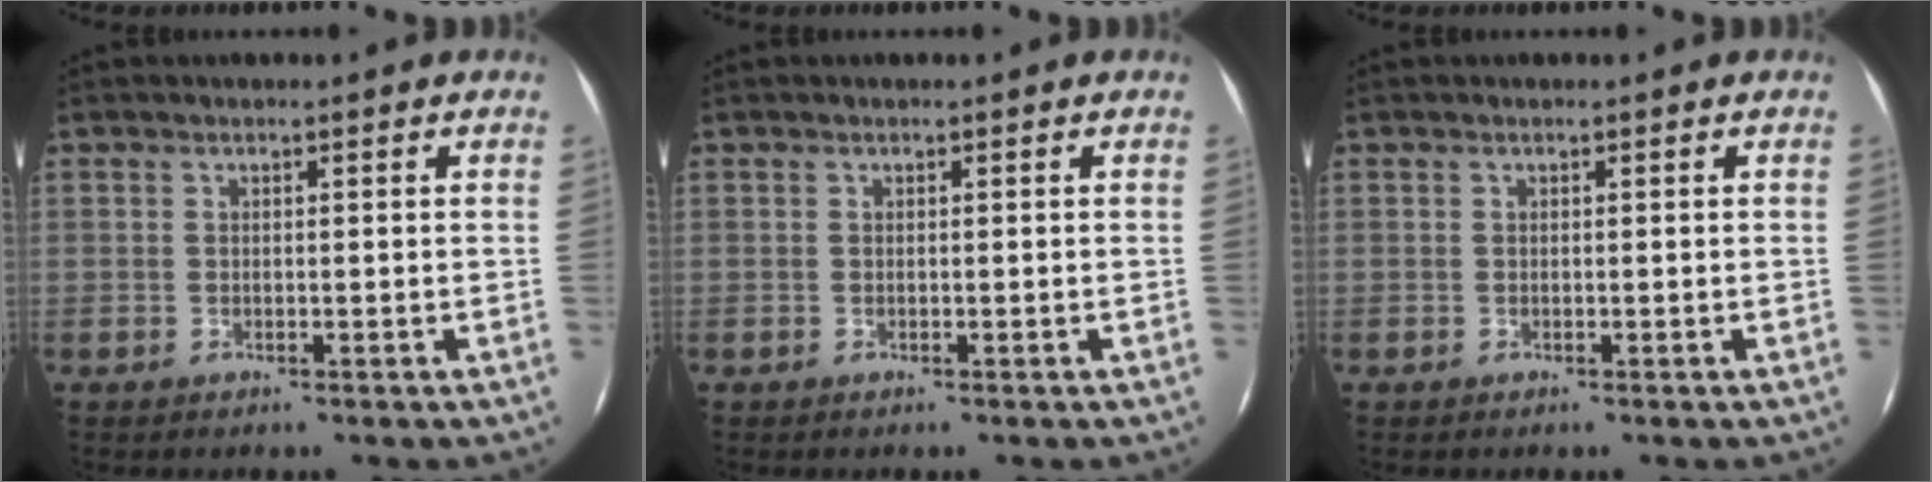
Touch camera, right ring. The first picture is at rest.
{"total": 0.0}
{"total": 0.0}